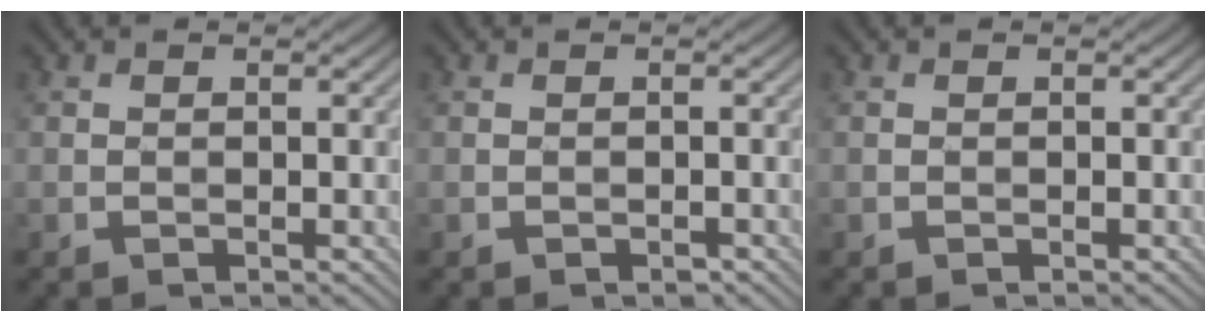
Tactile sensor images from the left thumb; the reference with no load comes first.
{"total": 0.6, "force": [-0.4, 0.3, 0.3], "torque": [-0.003, -0.002, -0.005]}
{"total": 0.0}